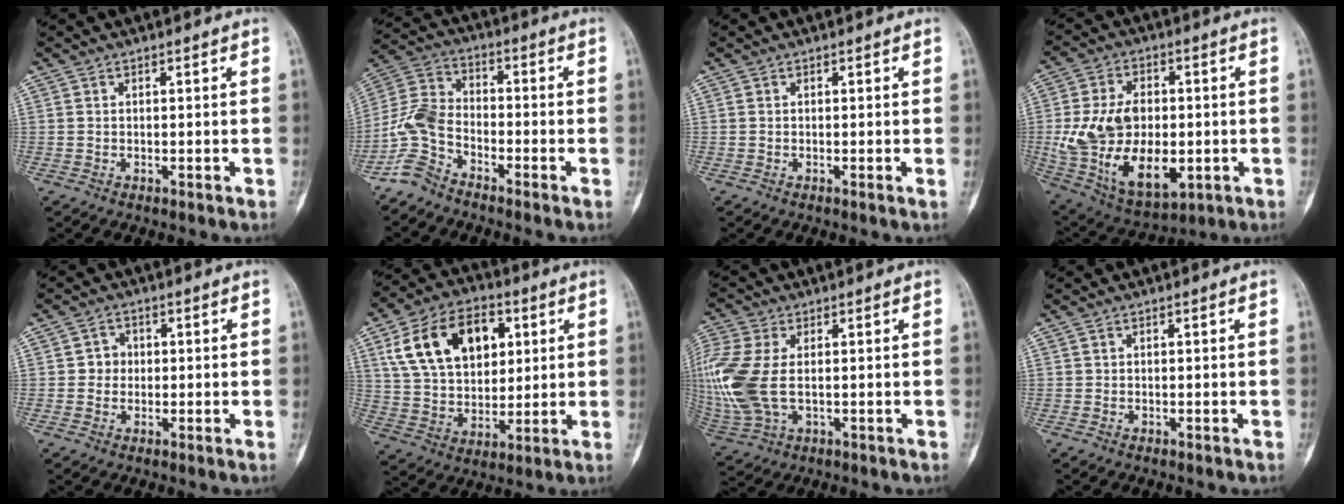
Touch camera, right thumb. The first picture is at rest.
{"total": 7.7, "force": [-5.2, 4.4, 3.7], "torque": [-0.082, 0.040, -0.122]}
{"total": 0.6, "force": [-0.1, -0.1, 0.6], "torque": [-0.010, -0.001, -0.002]}
{"total": 20.2, "force": [-1.9, 12.1, 16.0], "torque": [-0.289, 0.000, -0.009]}
{"total": 2.7, "force": [0.1, 2.6, 1.0], "torque": [0.003, 0.008, -0.005]}
{"total": 18.5, "force": [6.6, 12.0, 12.5], "torque": [-0.188, -0.004, 0.119]}
{"total": 14.6, "force": [0.7, 8.5, 11.8], "torque": [-0.316, 0.002, 0.021]}
{"total": 0.0}